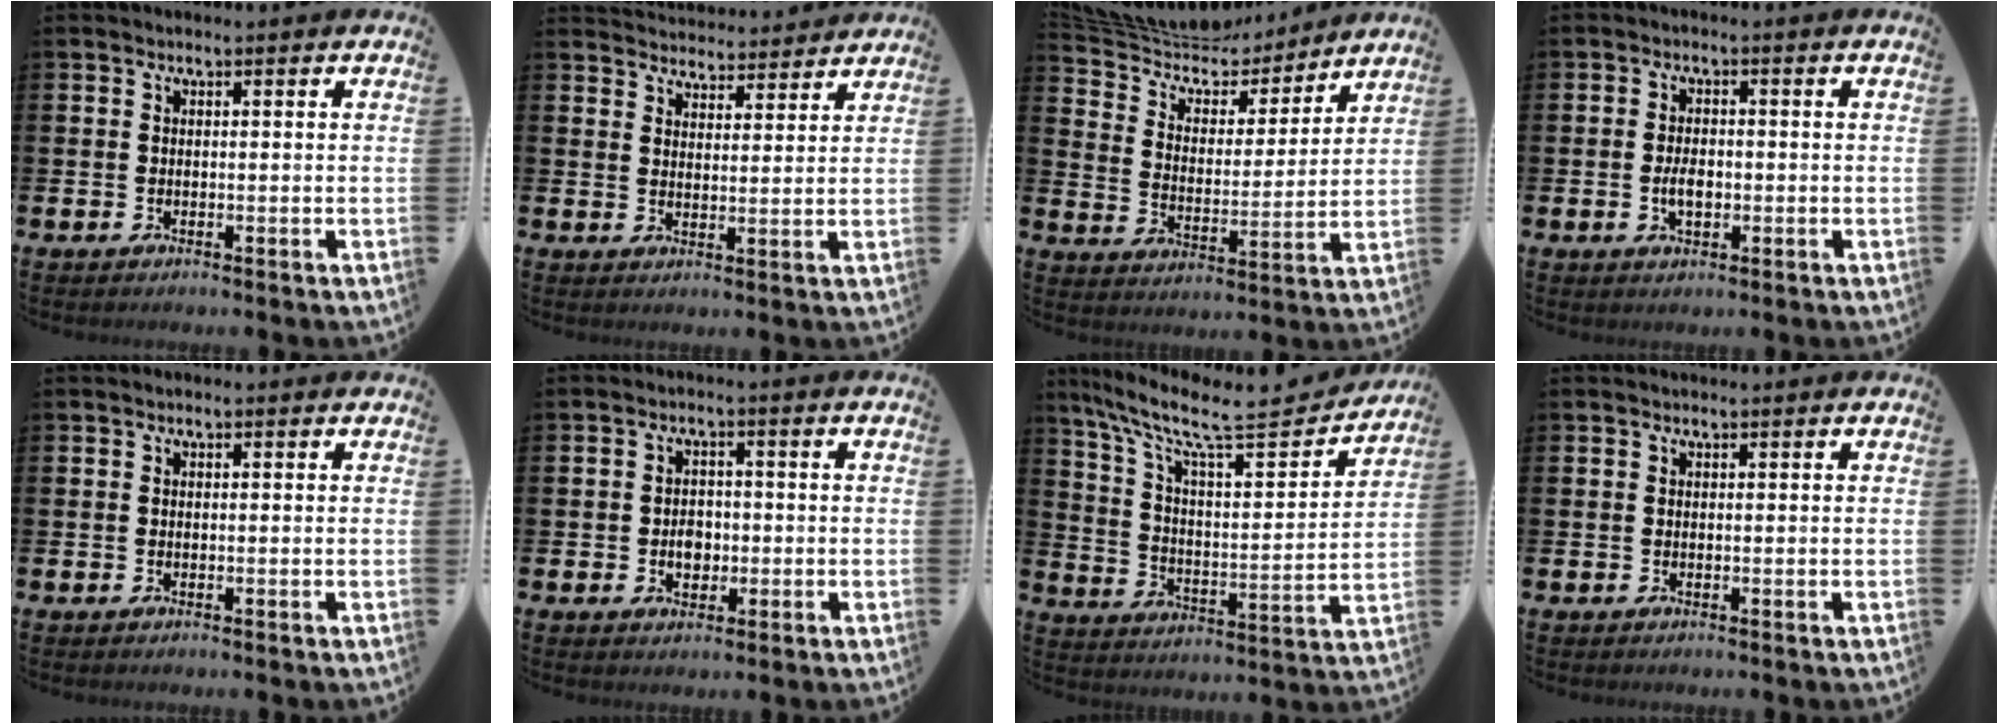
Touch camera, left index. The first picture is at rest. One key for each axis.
{"total": 4.3, "fx": 4.3, "fy": 0.6, "fz": -0.4, "tx": -0.002, "ty": -0.031, "tz": 0.076}
{"total": 7.7, "fx": 7.1, "fy": 2.6, "fz": 1.6, "tx": -0.063, "ty": -0.055, "tz": 0.122}
{"total": 2.8, "fx": -0.4, "fy": 1.6, "fz": 2.2, "tx": -0.030, "ty": -0.002, "tz": -0.010}
{"total": 0.0}
{"total": 2.9, "fx": -0.4, "fy": 2.3, "fz": 1.8, "tx": -0.009, "ty": -0.005, "tz": -0.017}
{"total": 9.8, "fx": 7.8, "fy": 2.3, "fz": 5.4, "tx": -0.124, "ty": -0.056, "tz": 0.122}
{"total": 0.0}